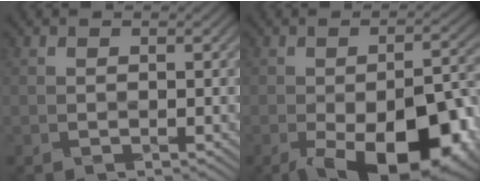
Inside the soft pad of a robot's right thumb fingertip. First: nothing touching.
{"total": 15.0, "force": [-6.7, 6.9, 11.5], "torque": [-0.148, -0.027, -0.100]}